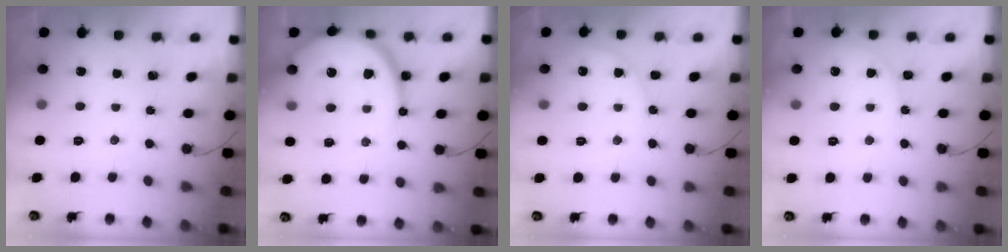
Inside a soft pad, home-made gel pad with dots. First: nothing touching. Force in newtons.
{"total": 15.4, "press": 15.3, "slide": 1.7}
{"total": 9.1, "press": 9.1, "slide": 0.3}
{"total": 5.6, "press": 5.6, "slide": 0.8}